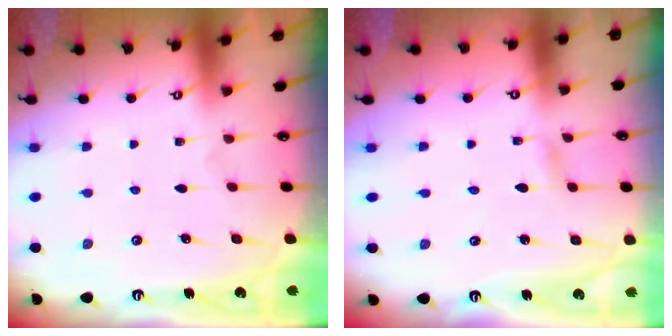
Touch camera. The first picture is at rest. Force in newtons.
{"total": 1.4, "press": 1.4, "slide": 0.1}